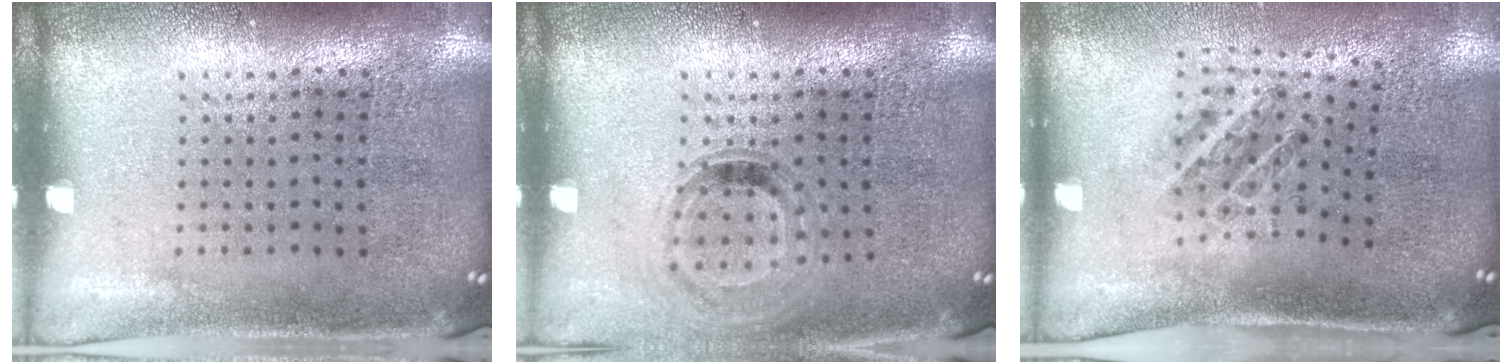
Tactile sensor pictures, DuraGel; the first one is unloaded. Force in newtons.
{"total": 0.9, "press": 0.9, "slide": 0.3}
{"total": 1.1, "press": 1.0, "slide": 0.3}